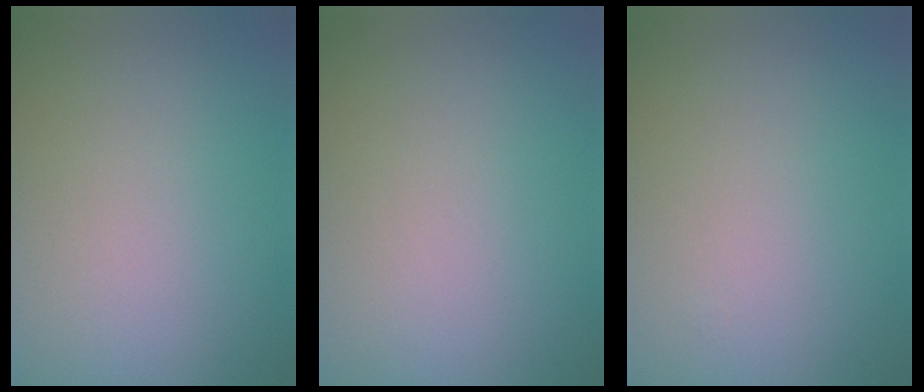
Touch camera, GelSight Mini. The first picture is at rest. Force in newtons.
{"total": 0.0}
{"total": 0.0}